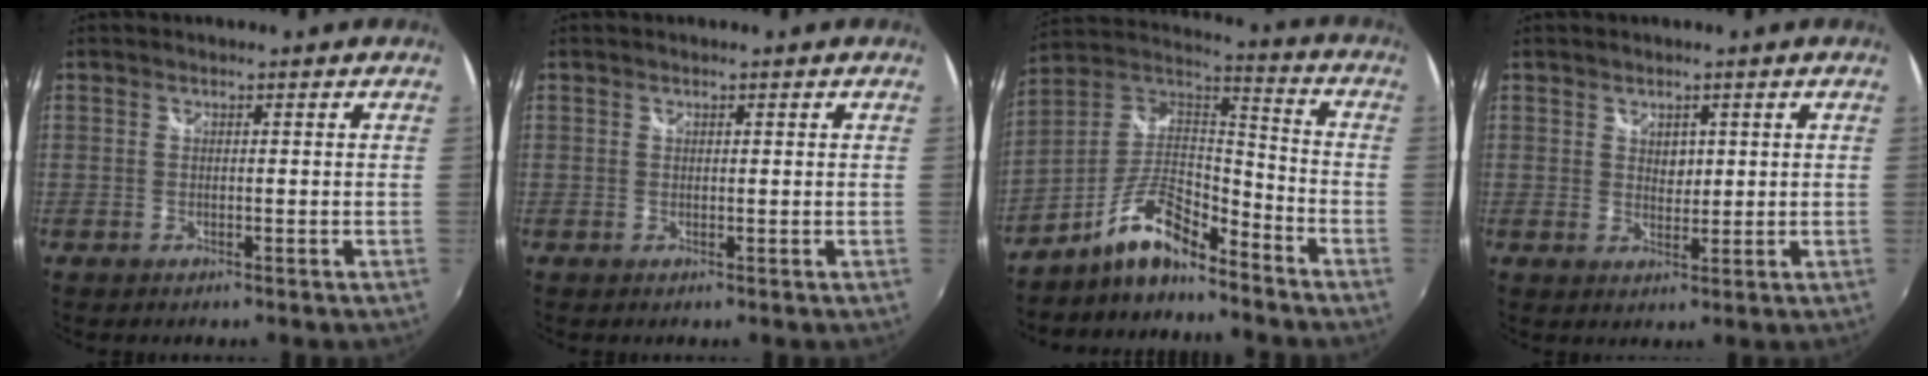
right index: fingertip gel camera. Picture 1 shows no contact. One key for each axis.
{"total": 0.0}
{"total": 11.6, "fx": -8.7, "fy": 3.5, "fz": 6.8, "tx": -0.153, "ty": 0.023, "tz": -0.169}
{"total": 2.7, "fx": 1.0, "fy": 2.0, "fz": 1.4, "tx": -0.016, "ty": 0.001, "tz": 0.018}